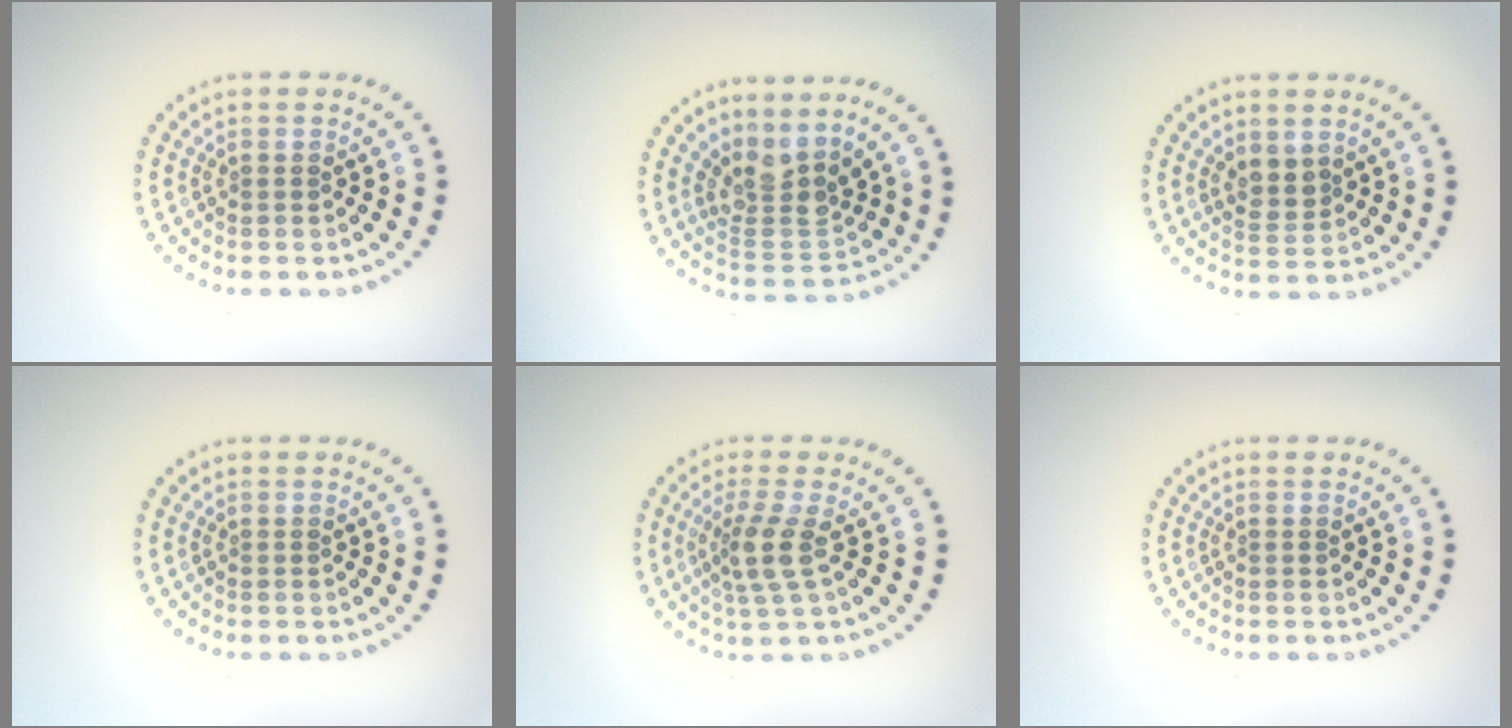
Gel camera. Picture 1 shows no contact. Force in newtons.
{"total": 3.5, "press": 2.6, "slide": 2.3}
{"total": 2.1, "press": 1.8, "slide": 1.0}
{"total": 0.0}
{"total": 3.0, "press": 2.2, "slide": 1.9}
{"total": 0.0}